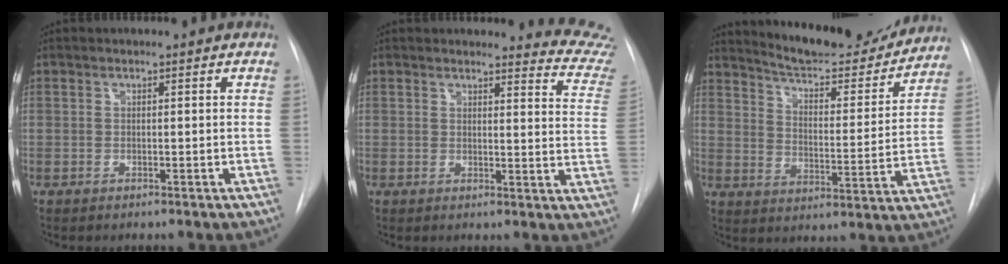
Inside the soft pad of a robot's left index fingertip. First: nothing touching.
{"total": 10.8, "force": [10.8, 0.3, 0.1], "torque": [0.025, -0.110, 0.083]}
{"total": 18.6, "force": [17.2, 3.4, 6.1], "torque": [-0.085, -0.029, 0.237]}